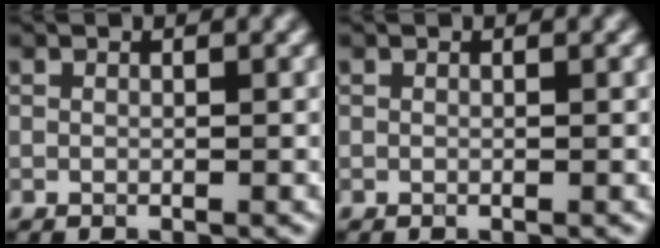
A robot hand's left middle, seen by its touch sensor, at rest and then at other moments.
{"total": 0.0}